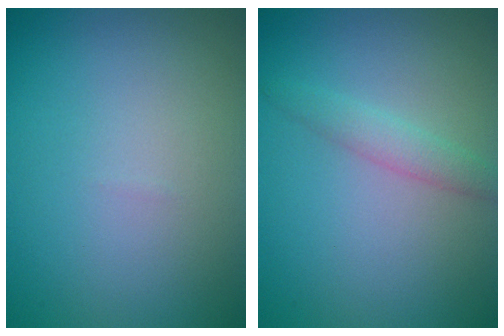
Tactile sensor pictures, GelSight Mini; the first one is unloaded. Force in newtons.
{"total": 1.7, "press": 1.7, "slide": 0.1}